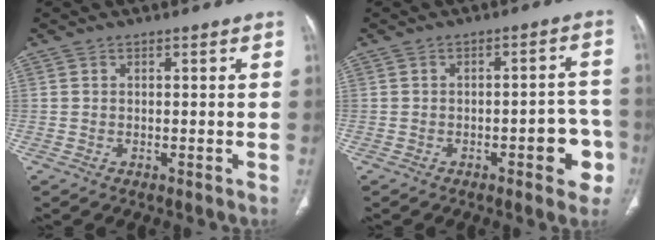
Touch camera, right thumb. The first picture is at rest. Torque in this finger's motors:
{"motor_torque": [2.11, 1.90, 1.09, -0.47, 0.16]}